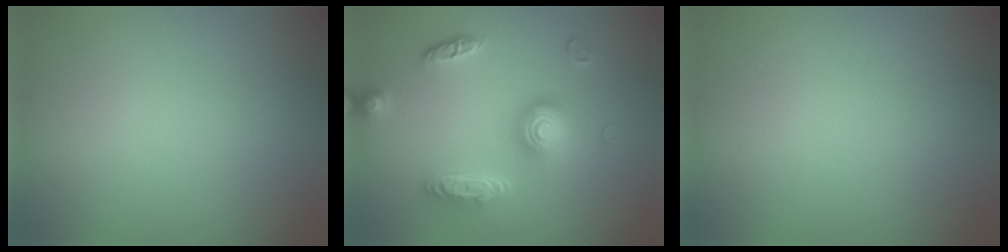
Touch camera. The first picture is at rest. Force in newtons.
{"total": 4.7, "press": 3.7, "slide": 3.0}
{"total": 0.0}